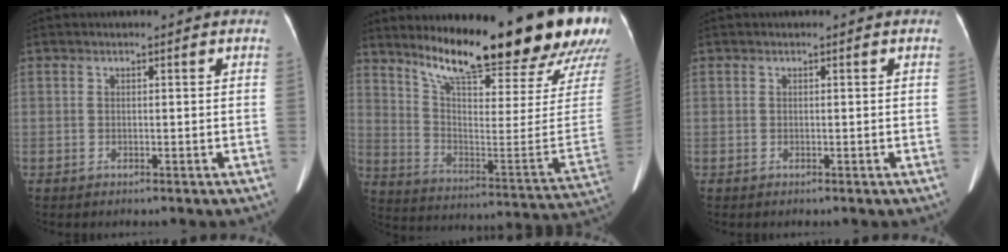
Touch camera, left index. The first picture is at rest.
{"total": 27.0, "force": [22.2, 2.2, 15.1], "torque": [-0.239, -0.101, 0.308]}
{"total": 0.0}